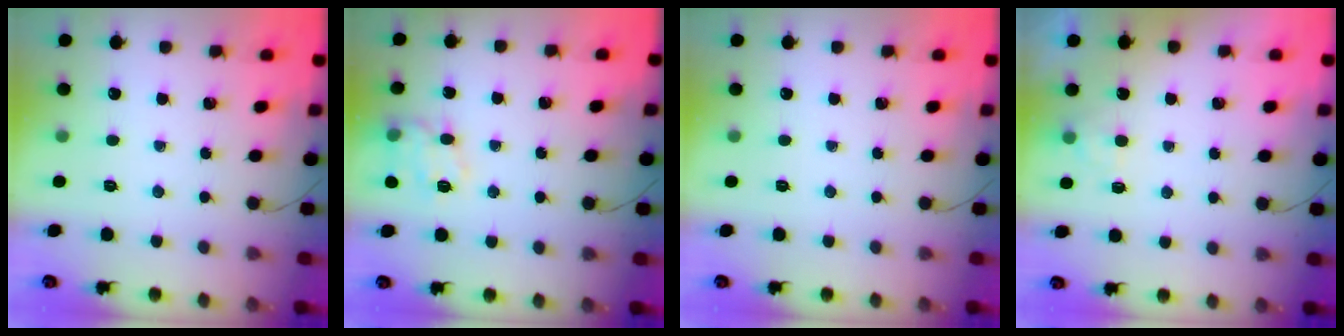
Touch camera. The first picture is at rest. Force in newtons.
{"total": 12.0, "press": 12.0, "slide": 0.3}
{"total": 0.0}
{"total": 2.7, "press": 2.3, "slide": 1.4}